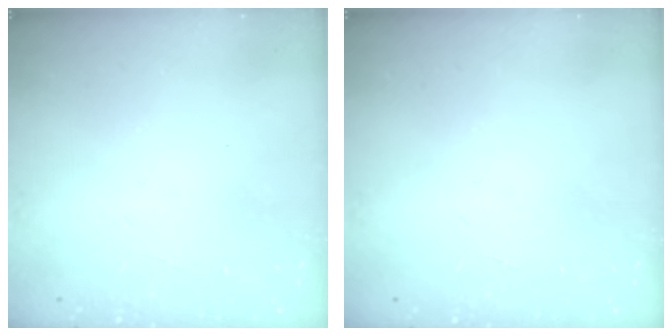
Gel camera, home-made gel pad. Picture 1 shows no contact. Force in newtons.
{"total": 0.0}